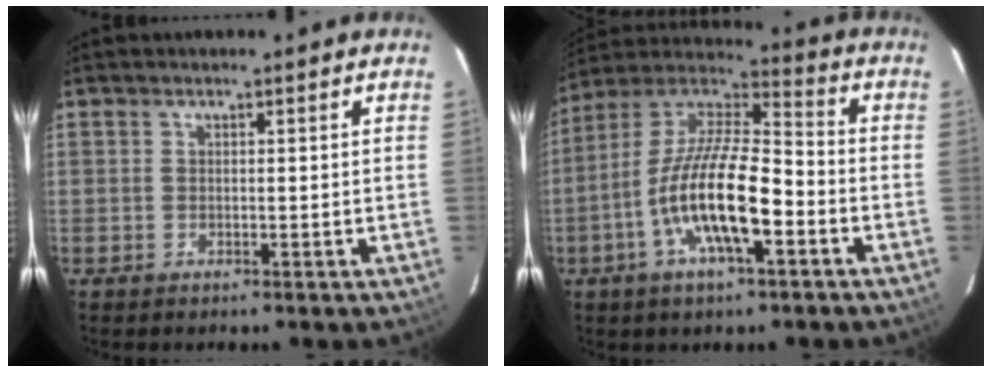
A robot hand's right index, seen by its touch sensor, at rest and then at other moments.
{"total": 17.0, "force": [-6.0, 5.0, 15.1], "torque": [-0.293, -0.009, -0.117]}